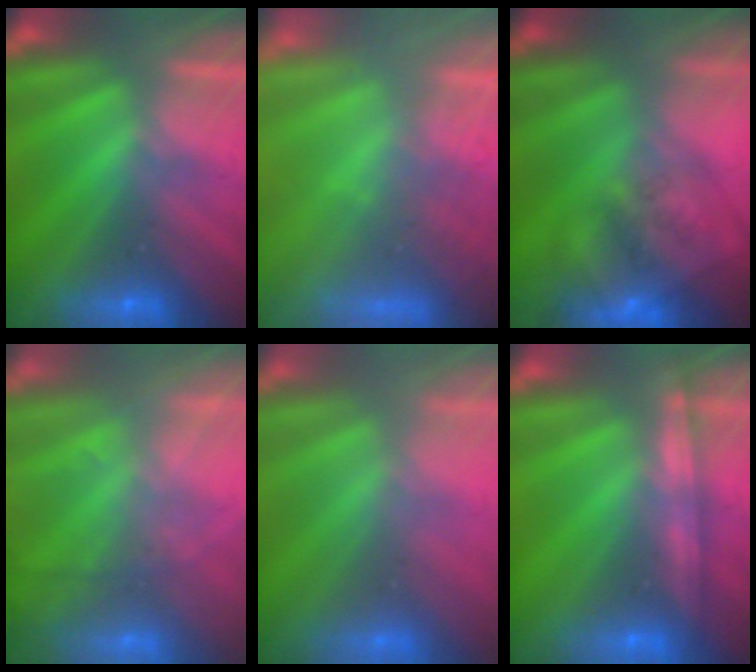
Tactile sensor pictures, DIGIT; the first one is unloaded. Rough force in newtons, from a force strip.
{"total": 7.2}
{"total": 7.6}
{"total": 7.4}
{"total": 3.1}
{"total": 1.2}